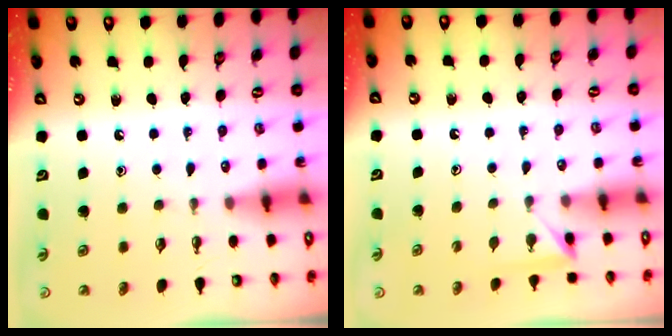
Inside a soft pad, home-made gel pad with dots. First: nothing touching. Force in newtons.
{"total": 2.3, "press": 2.3, "slide": 0.3}